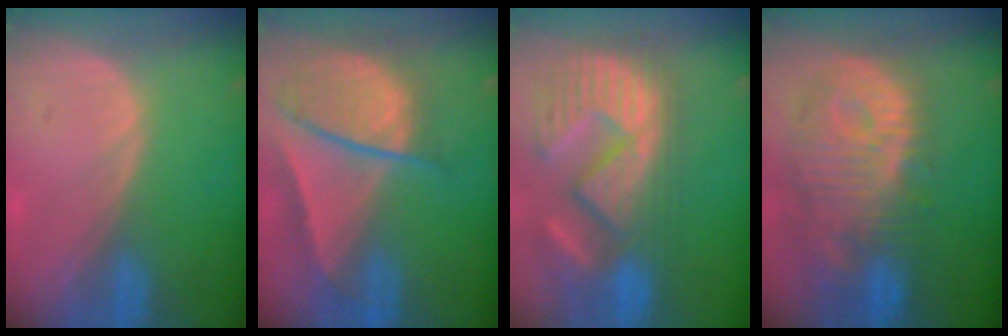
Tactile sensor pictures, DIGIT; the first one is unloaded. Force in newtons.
{"total": 9.6, "press": 8.1, "slide": 5.1}
{"total": 13.8, "press": 12.2, "slide": 6.4}
{"total": 13.0, "press": 11.3, "slide": 6.3}